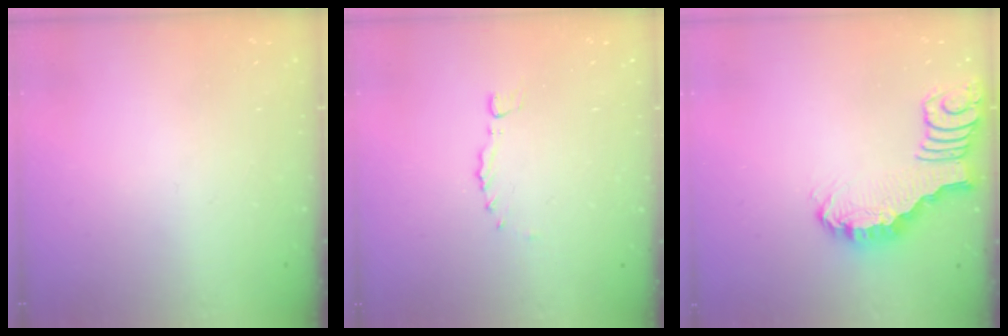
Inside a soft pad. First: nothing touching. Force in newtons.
{"total": 0.0}
{"total": 2.8, "press": 2.7, "slide": 0.4}